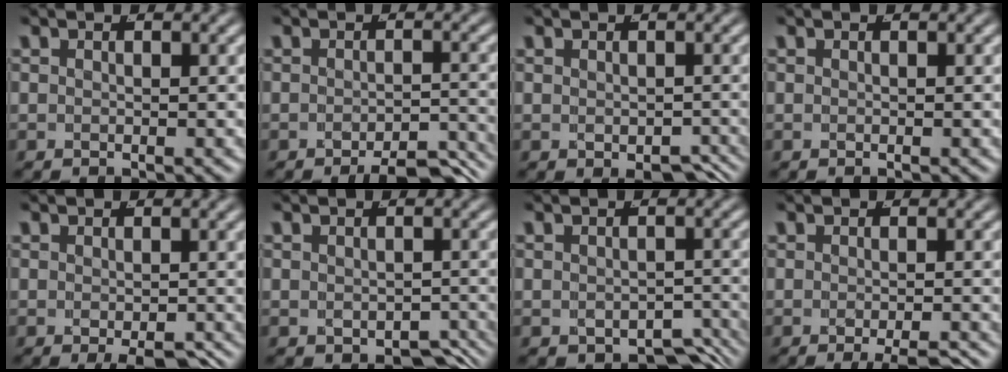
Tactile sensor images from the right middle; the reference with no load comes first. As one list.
[{"total": 4.8, "force": [-4.3, 0.7, 2.0], "torque": [-0.014, -0.008, -0.067]}, {"total": 3.3, "force": [-2.1, 1.1, 2.3], "torque": [-0.026, -0.021, -0.018]}, {"total": 0.0}, {"total": 3.5, "force": [-2.2, 0.8, 2.6], "torque": [-0.038, -0.022, -0.019]}, {"total": 3.6, "force": [-2.7, 1.5, 1.9], "torque": [-0.017, -0.018, -0.031]}, {"total": 4.9, "force": [-3.9, 2.2, 1.9], "torque": [-0.018, -0.018, -0.055]}, {"total": 3.1, "force": [-2.4, 0.6, 2.0], "torque": [-0.018, -0.003, -0.035]}]